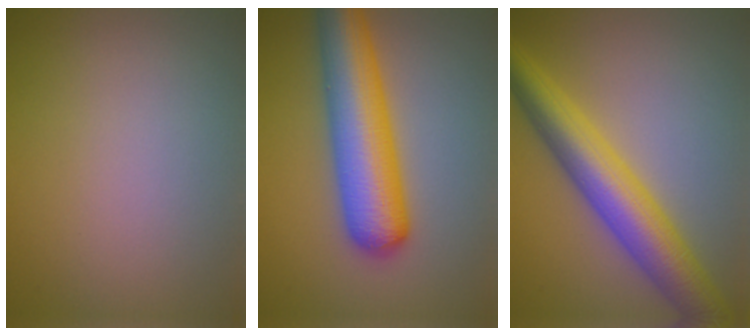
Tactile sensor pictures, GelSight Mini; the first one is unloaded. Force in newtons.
{"total": 8.7, "press": 8.7, "slide": 0.3}
{"total": 7.9, "press": 7.9, "slide": 0.1}